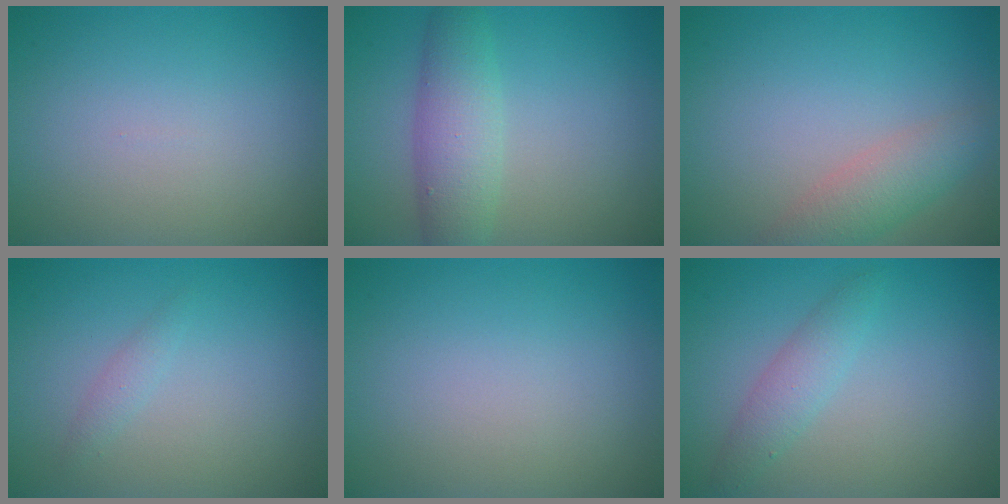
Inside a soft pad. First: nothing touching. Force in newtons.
{"total": 4.3, "press": 4.3, "slide": 0.1}
{"total": 3.3, "press": 3.3, "slide": 0.1}
{"total": 0.9, "press": 0.9, "slide": 0.1}
{"total": 0.0}
{"total": 2.1, "press": 2.1, "slide": 0.1}